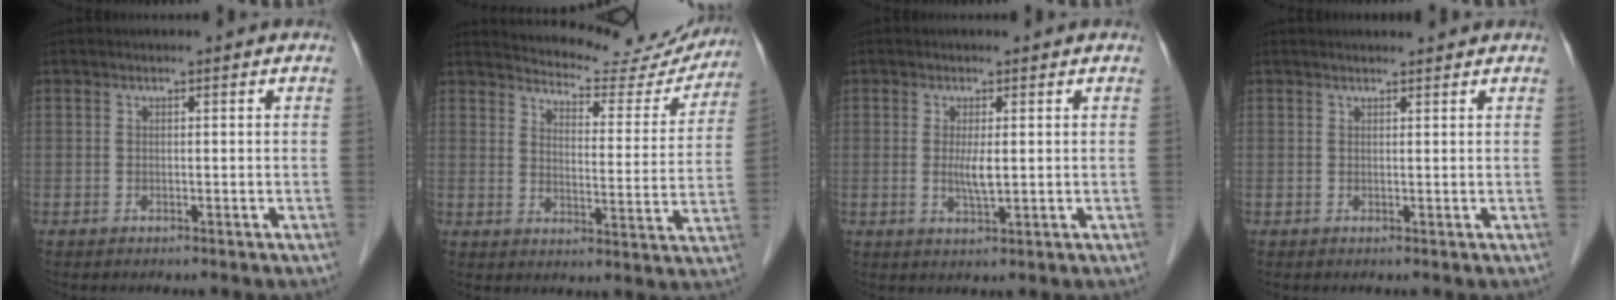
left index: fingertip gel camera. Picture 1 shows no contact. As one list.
[{"total": 16.6, "force": [15.9, 3.6, 3.0], "torque": [-0.024, -0.042, 0.181]}, {"total": 2.7, "force": [0.2, 0.4, 2.7], "torque": [-0.056, -0.006, 0.007]}, {"total": 2.9, "force": [2.8, 0.3, 0.6], "torque": [-0.010, 0.018, 0.036]}]